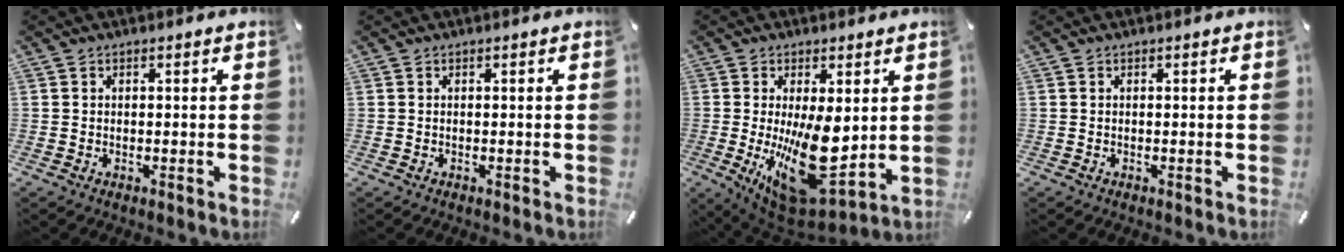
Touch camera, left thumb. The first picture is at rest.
{"total": 0.0}
{"total": 20.7, "force": [-0.3, 10.3, 17.9], "torque": [-0.289, -0.045, 0.022]}
{"total": 0.0}